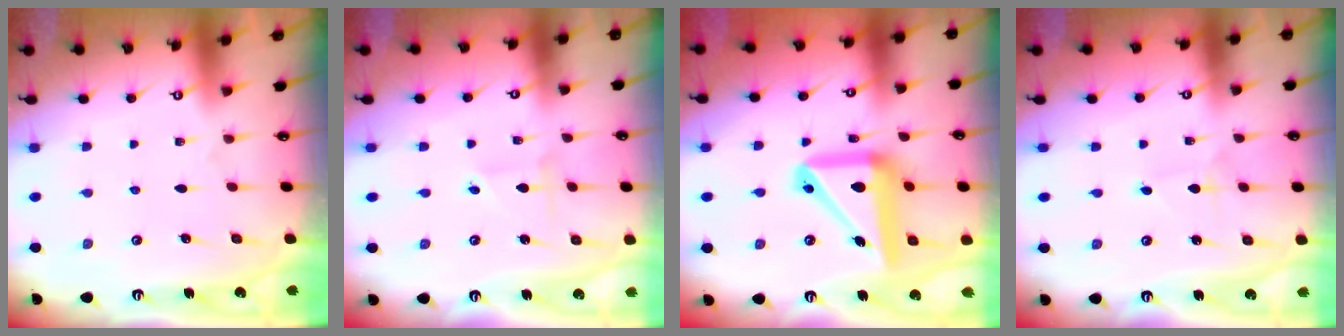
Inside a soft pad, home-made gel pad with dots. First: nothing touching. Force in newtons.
{"total": 1.8, "press": 1.7, "slide": 0.2}
{"total": 16.7, "press": 16.5, "slide": 2.5}
{"total": 0.7, "press": 0.7, "slide": 0.0}